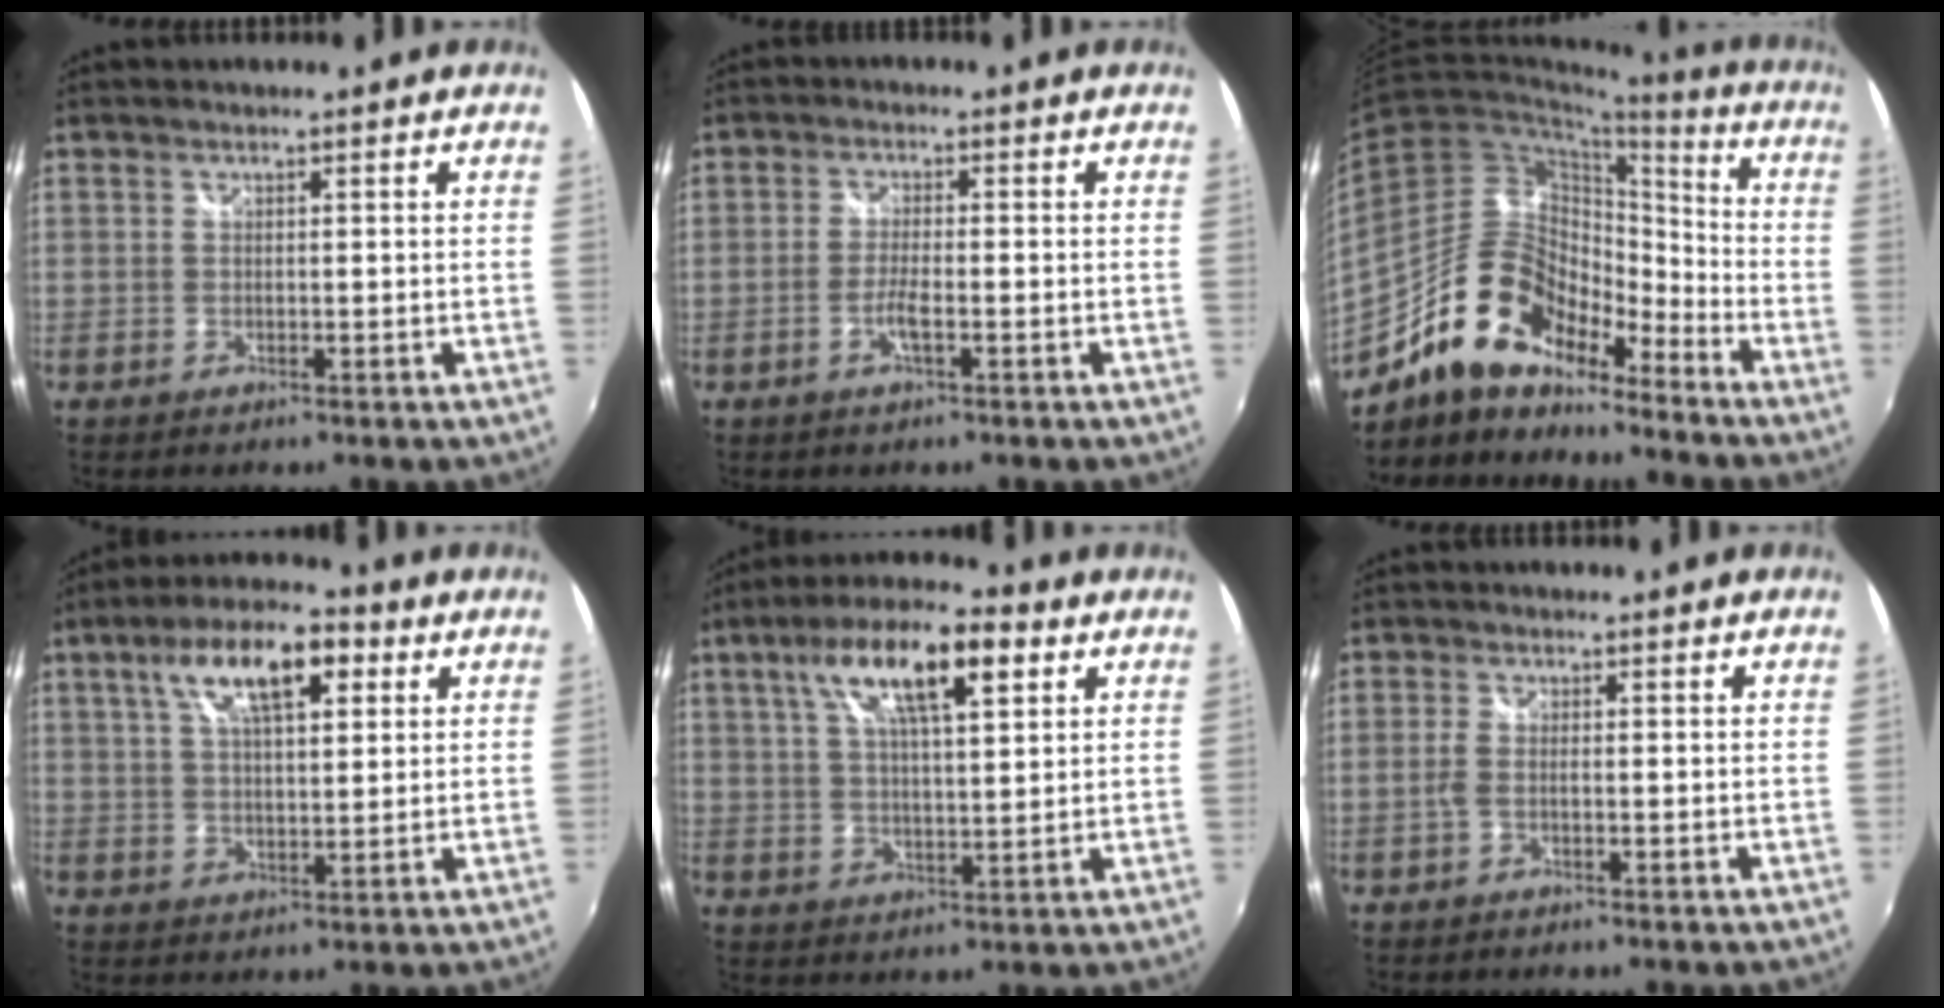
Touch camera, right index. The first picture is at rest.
{"total": 3.2, "force": [-1.4, 0.4, 2.8], "torque": [-0.061, -0.002, -0.029]}
{"total": 16.3, "force": [-12.3, 7.3, 7.8], "torque": [-0.151, 0.017, -0.224]}
{"total": 12.4, "force": [5.4, 4.8, 10.1], "torque": [-0.174, 0.029, 0.089]}
{"total": 13.8, "force": [6.5, 4.2, 11.5], "torque": [-0.203, 0.027, 0.106]}
{"total": 1.8, "force": [-0.6, 0.5, 1.6], "torque": [-0.037, -0.001, -0.013]}